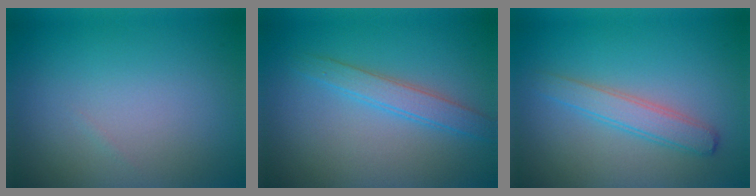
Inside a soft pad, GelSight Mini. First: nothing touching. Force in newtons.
{"total": 2.5, "press": 2.5, "slide": 0.2}
{"total": 2.5, "press": 2.5, "slide": 0.1}